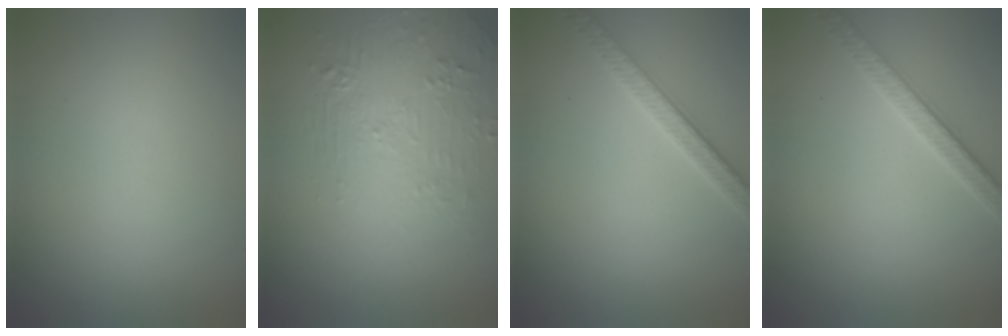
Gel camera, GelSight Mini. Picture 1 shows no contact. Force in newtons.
{"total": 2.2, "press": 1.3, "slide": 1.8}
{"total": 2.6, "press": 2.6, "slide": 0.5}
{"total": 2.6, "press": 2.6, "slide": 0.5}